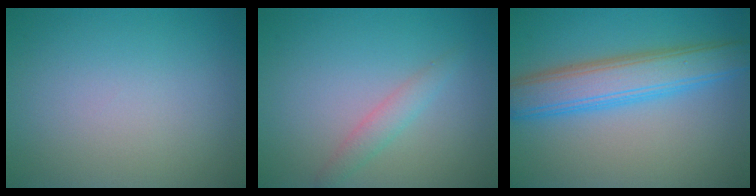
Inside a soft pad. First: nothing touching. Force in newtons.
{"total": 1.6, "press": 1.6, "slide": 0.2}
{"total": 6.1, "press": 6.1, "slide": 0.1}